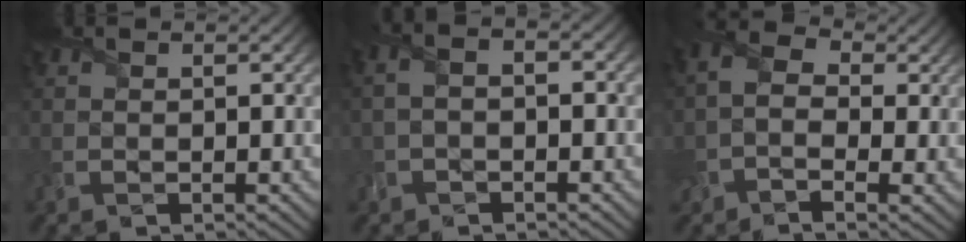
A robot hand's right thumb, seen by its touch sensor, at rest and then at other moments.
{"total": 3.3, "force": [-0.7, 1.9, 2.5], "torque": [-0.044, 0.009, -0.015]}
{"total": 5.8, "force": [-0.5, 3.8, 4.3], "torque": [-0.100, -0.001, -0.018]}